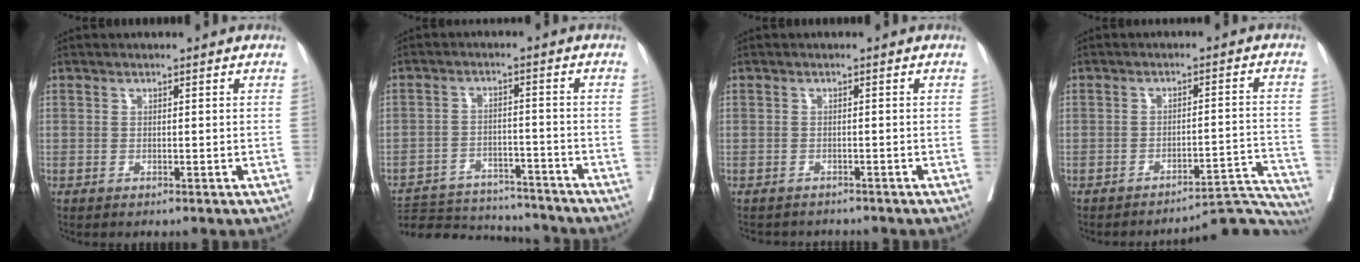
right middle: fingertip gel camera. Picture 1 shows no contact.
{"total": 14.2, "force": [-13.5, 3.6, 2.7], "torque": [-0.046, 0.009, -0.191]}
{"total": 4.1, "force": [-3.8, 1.6, 0.2], "torque": [0.002, -0.003, -0.052]}
{"total": 11.5, "force": [-11.5, -0.1, 0.6], "torque": [0.025, 0.030, -0.143]}